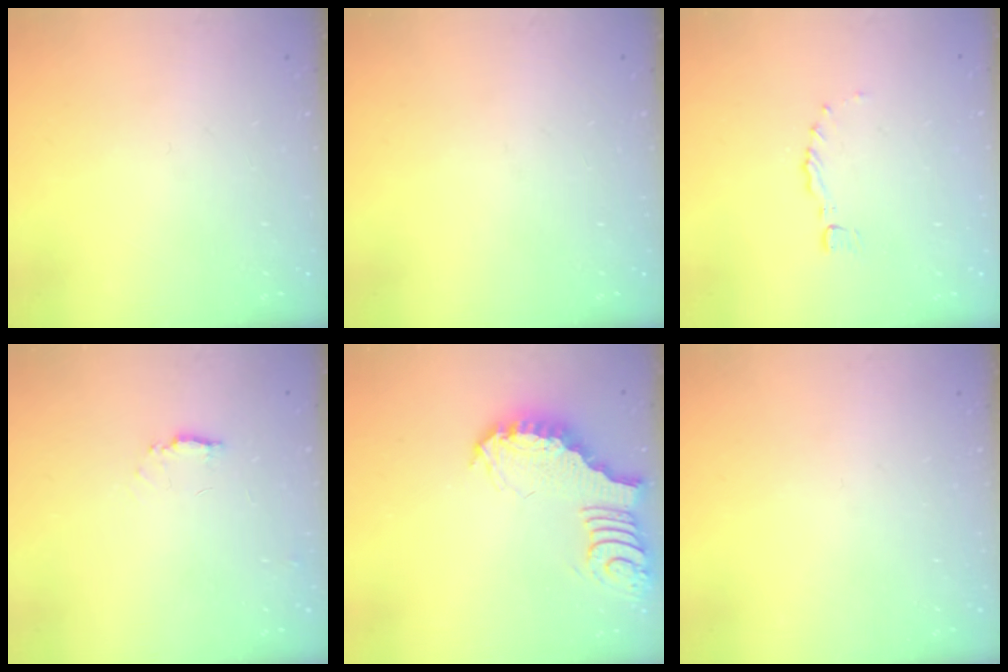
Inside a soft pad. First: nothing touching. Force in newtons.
{"total": 0.0}
{"total": 0.0}
{"total": 4.2, "press": 4.2, "slide": 0.5}
{"total": 3.9, "press": 3.8, "slide": 0.6}
{"total": 0.0}